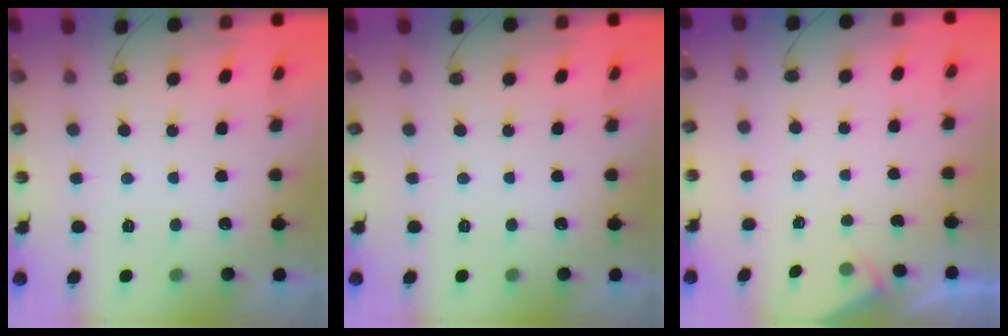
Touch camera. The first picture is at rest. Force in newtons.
{"total": 0.0}
{"total": 2.2, "press": 2.2, "slide": 0.4}